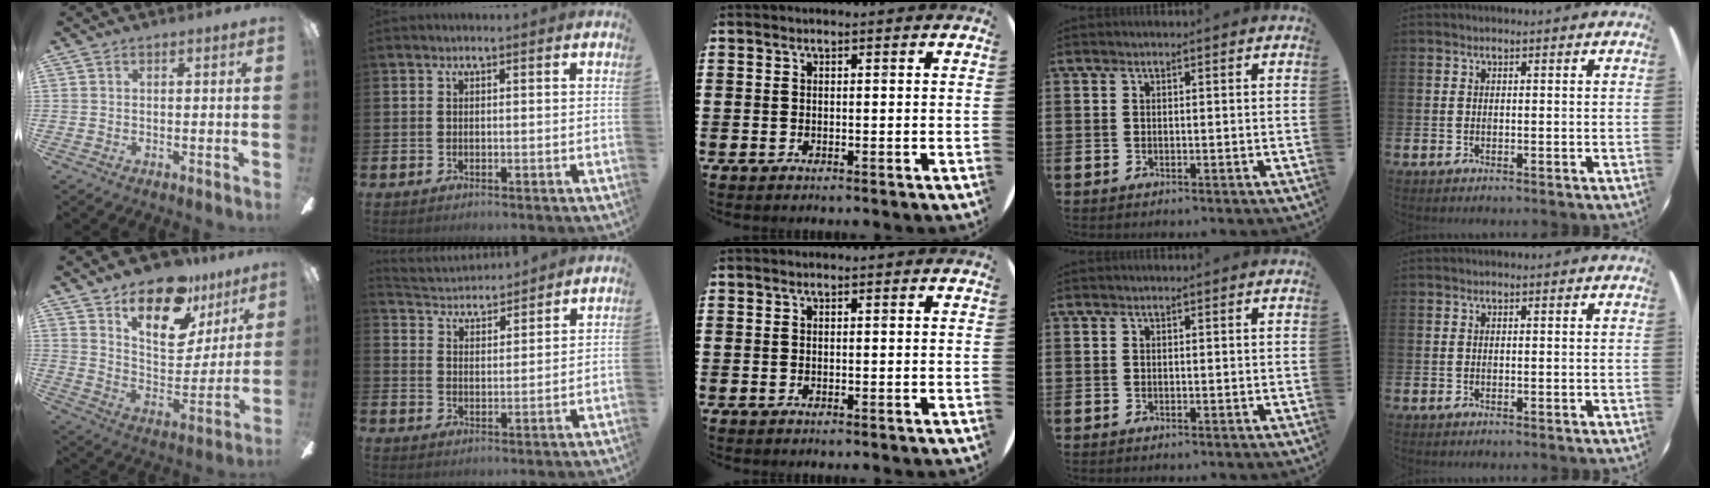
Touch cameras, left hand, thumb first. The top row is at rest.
{"thumb": {"total": 18.8, "force": [12.8, 8.9, 10.5], "torque": [-0.167, -0.072, 0.224]}, "index": {"total": 3.8, "force": [3.8, 0.7, -0.4], "torque": [-0.010, -0.029, 0.065]}}